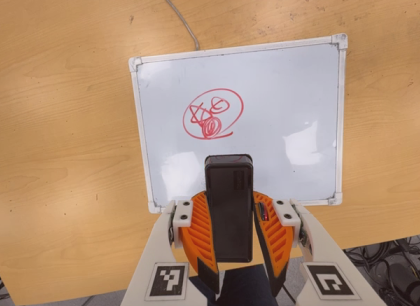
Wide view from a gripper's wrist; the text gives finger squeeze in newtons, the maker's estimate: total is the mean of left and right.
{"total": 10.7, "left": 8.8, "right": 12.7}